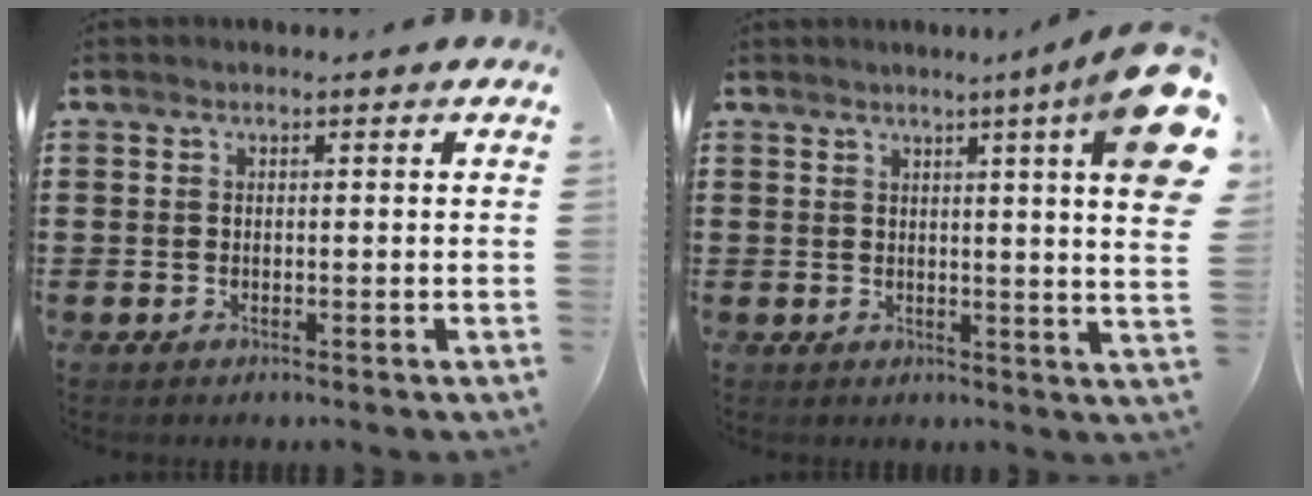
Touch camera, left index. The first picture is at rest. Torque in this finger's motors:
{"motor_torque": [1.88, -0.26, 0.57, 0.17]}